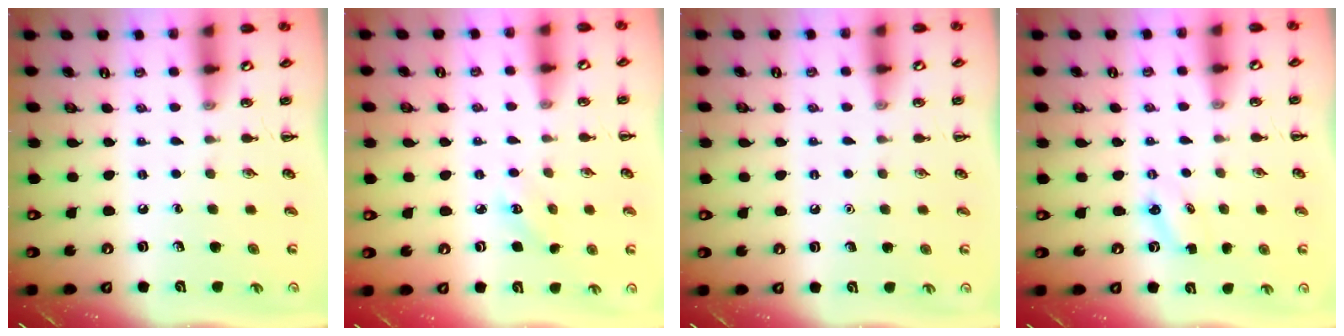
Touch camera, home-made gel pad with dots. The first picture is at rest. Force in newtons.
{"total": 2.6, "press": 2.5, "slide": 0.7}
{"total": 1.6, "press": 1.6, "slide": 0.1}
{"total": 2.8, "press": 2.7, "slide": 0.7}